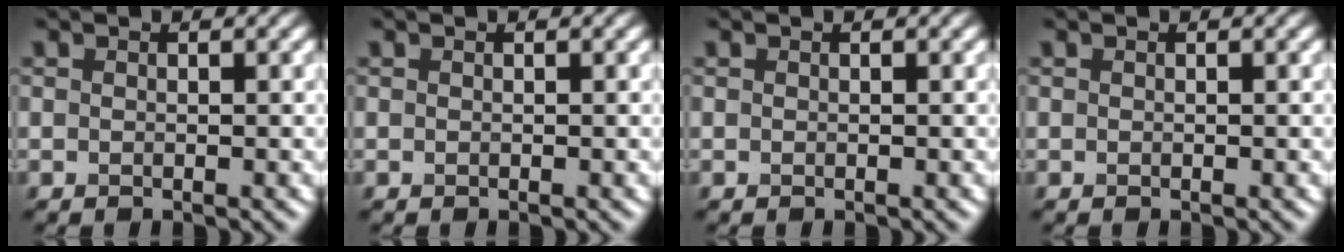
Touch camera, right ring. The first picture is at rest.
{"total": 0.0}
{"total": 0.0}
{"total": 0.0}